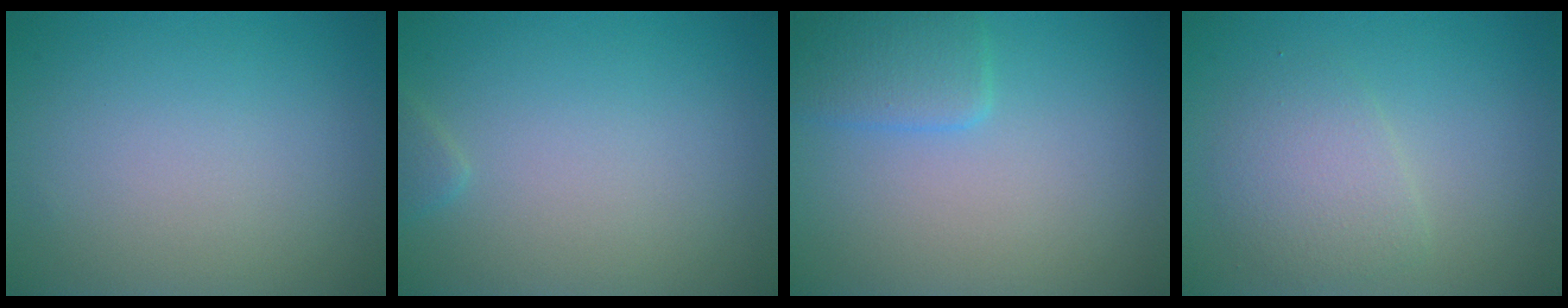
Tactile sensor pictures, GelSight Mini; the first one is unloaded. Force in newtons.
{"total": 0.7, "press": 0.7, "slide": 0.0}
{"total": 2.6, "press": 2.5, "slide": 0.3}
{"total": 2.8, "press": 2.8, "slide": 0.1}